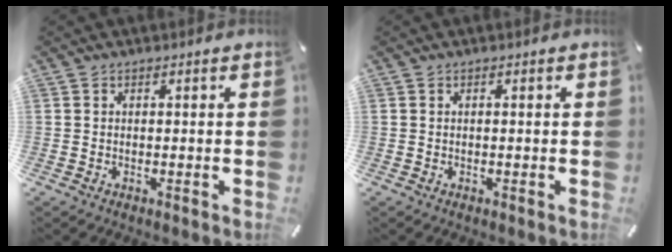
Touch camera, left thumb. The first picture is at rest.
{"total": 0.0}